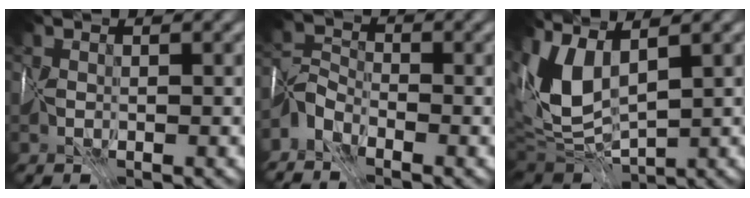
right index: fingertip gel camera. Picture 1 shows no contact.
{"total": 2.3, "force": [-2.3, 0.4, 0.1], "torque": [-0.008, 0.007, -0.059]}
{"total": 6.1, "force": [2.2, 2.8, 5.0], "torque": [-0.132, 0.001, 0.044]}